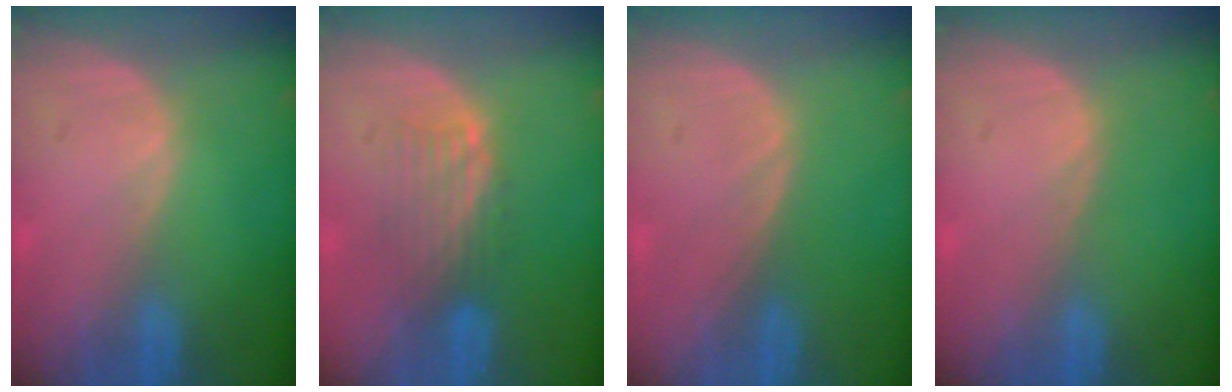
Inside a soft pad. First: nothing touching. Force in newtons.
{"total": 4.7, "press": 4.1, "slide": 2.4}
{"total": 0.0}
{"total": 0.0}